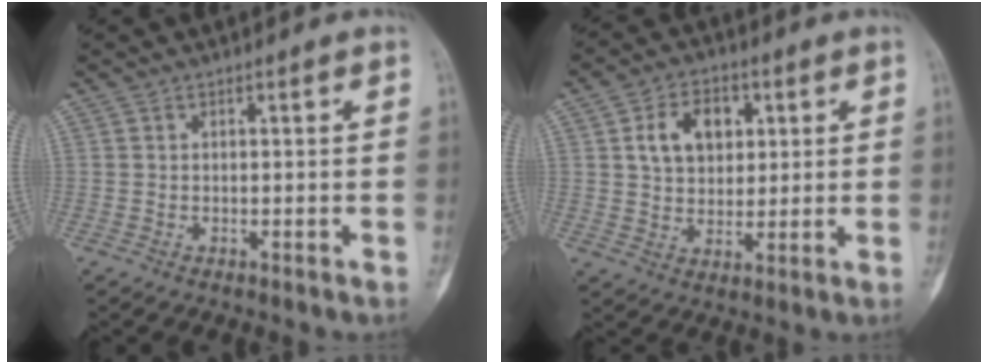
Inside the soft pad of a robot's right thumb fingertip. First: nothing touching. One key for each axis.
{"total": 9.6, "fx": 2.7, "fy": 6.8, "fz": 6.1, "tx": -0.071, "ty": -0.004, "tz": 0.047}